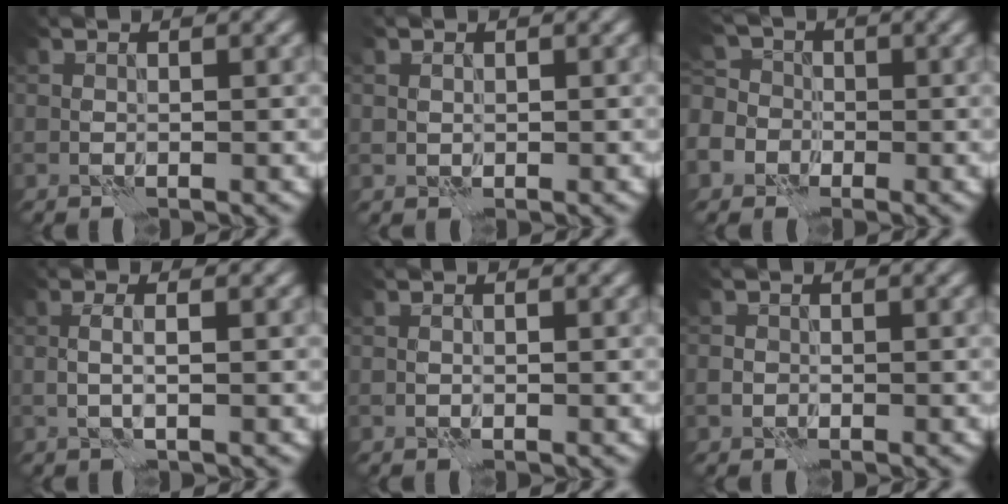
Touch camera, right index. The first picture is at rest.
{"total": 0.8, "force": [0.3, 0.8, 0.1], "torque": [0.002, 0.000, 0.005]}
{"total": 6.5, "force": [-3.0, 5.3, 2.1], "torque": [-0.039, 0.003, -0.073]}
{"total": 1.3, "force": [0.1, 0.0, 1.2], "torque": [-0.022, 0.001, -0.002]}
{"total": 0.5, "force": [-0.2, 0.4, 0.3], "torque": [-0.005, 0.002, -0.005]}
{"total": 0.9, "force": [-0.4, 0.8, 0.1], "torque": [0.004, 0.000, -0.013]}